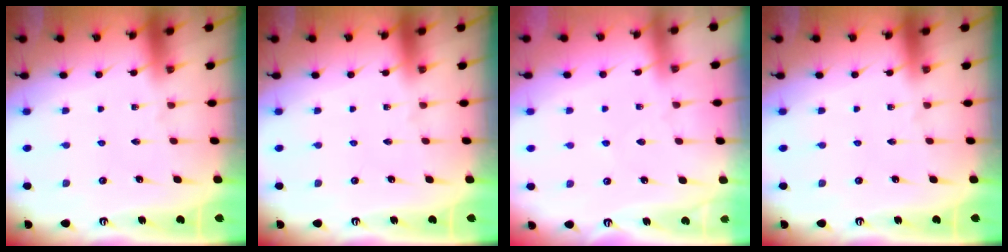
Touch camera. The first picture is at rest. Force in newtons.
{"total": 0.0}
{"total": 2.5, "press": 2.4, "slide": 0.4}
{"total": 0.0}